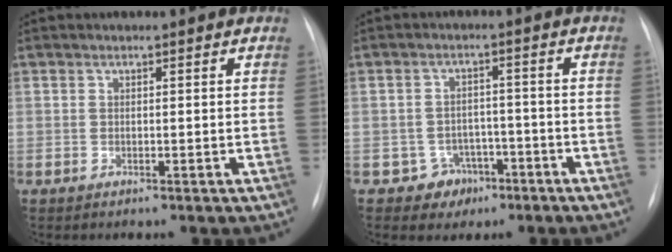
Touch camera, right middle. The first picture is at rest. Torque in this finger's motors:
{"motor_torque": [0.18, -0.19, 0.02, 0.00]}